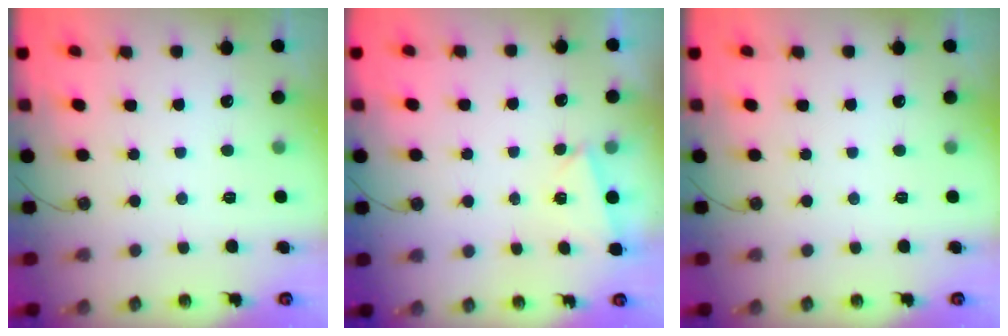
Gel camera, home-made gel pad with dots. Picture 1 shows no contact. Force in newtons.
{"total": 2.6, "press": 1.3, "slide": 2.3}
{"total": 0.0}